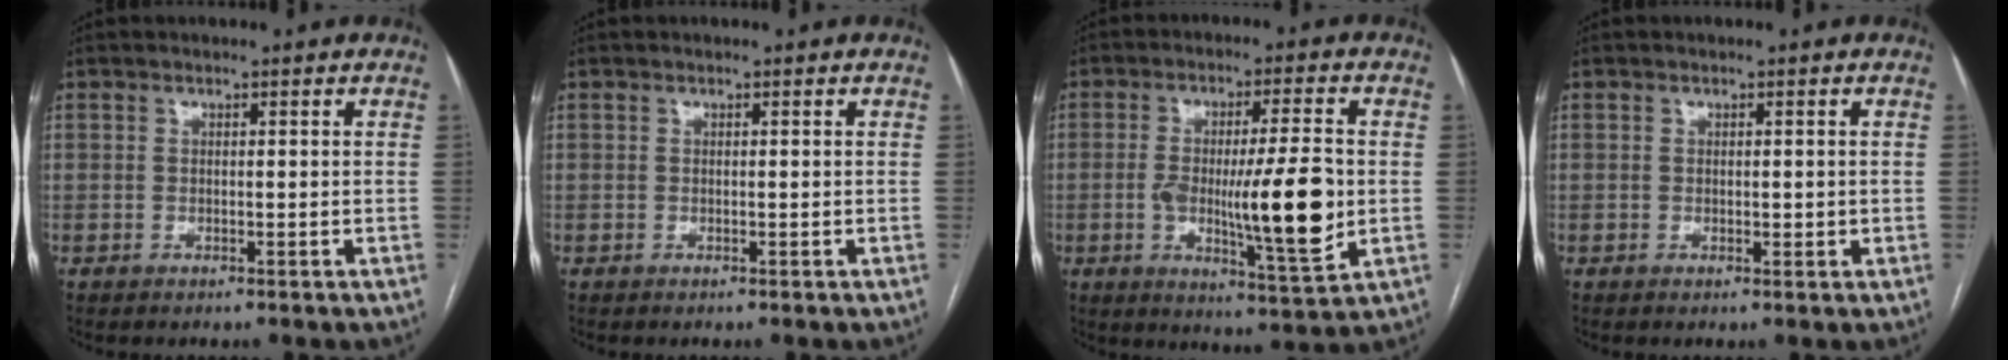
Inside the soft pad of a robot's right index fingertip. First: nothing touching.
{"total": 0.0}
{"total": 13.6, "force": [-1.3, 2.4, 13.3], "torque": [-0.214, -0.007, -0.015]}
{"total": 1.2, "force": [-0.1, 0.7, 1.0], "torque": [-0.013, -0.001, 0.001]}